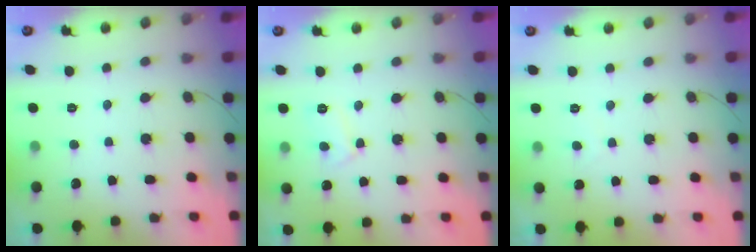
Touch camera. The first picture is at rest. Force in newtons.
{"total": 5.8, "press": 5.8, "slide": 0.6}
{"total": 0.6, "press": 0.5, "slide": 0.4}